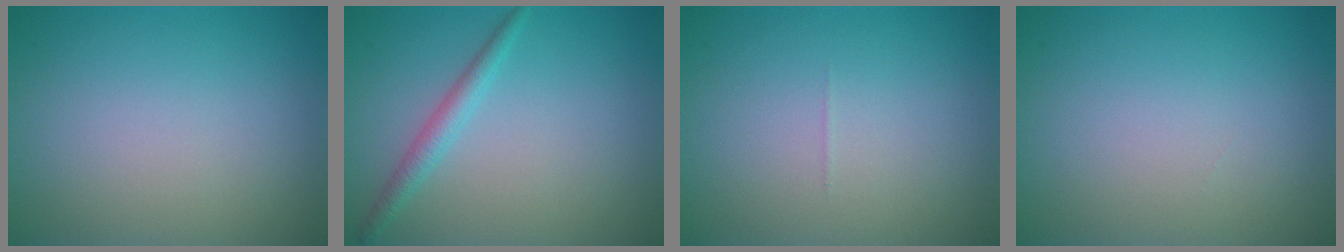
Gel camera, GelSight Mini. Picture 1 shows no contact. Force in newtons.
{"total": 1.9, "press": 1.9, "slide": 0.1}
{"total": 0.0}
{"total": 0.0}